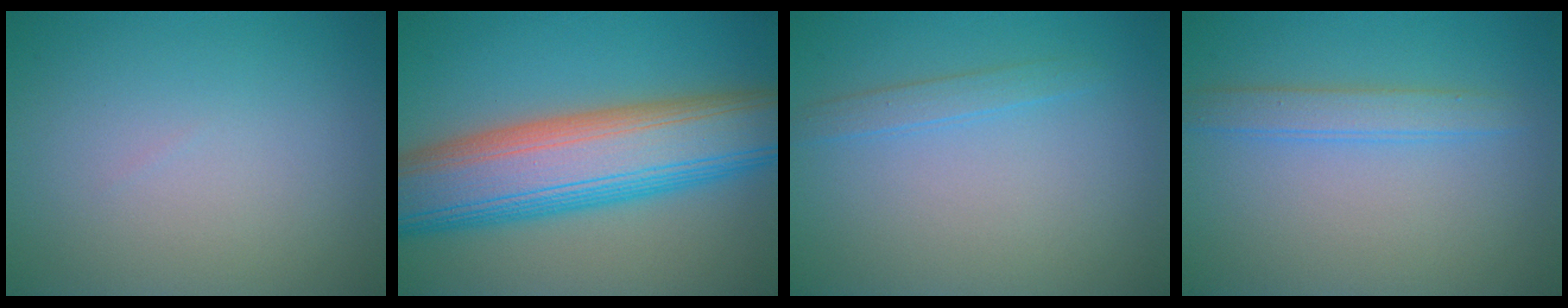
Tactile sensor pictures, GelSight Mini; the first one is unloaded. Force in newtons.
{"total": 12.6, "press": 12.6, "slide": 0.7}
{"total": 1.3, "press": 1.3, "slide": 0.1}
{"total": 2.2, "press": 2.2, "slide": 0.1}